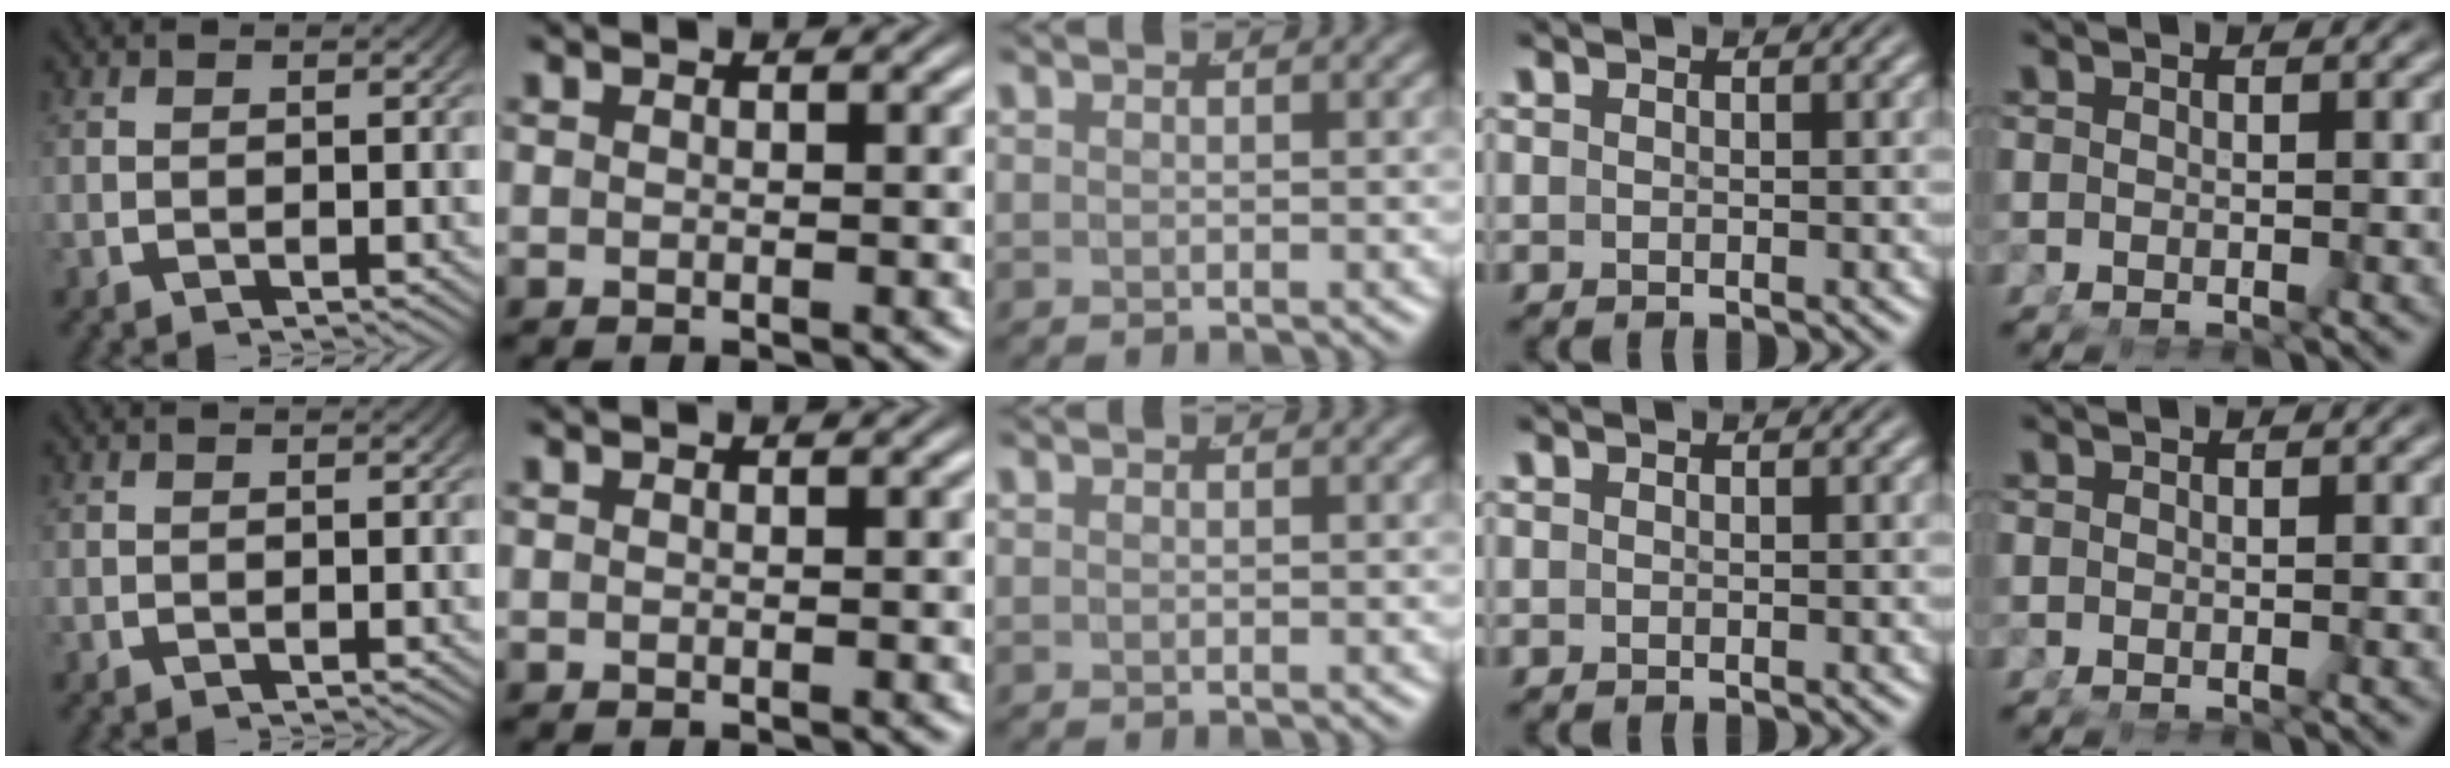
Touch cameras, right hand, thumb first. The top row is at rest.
{}